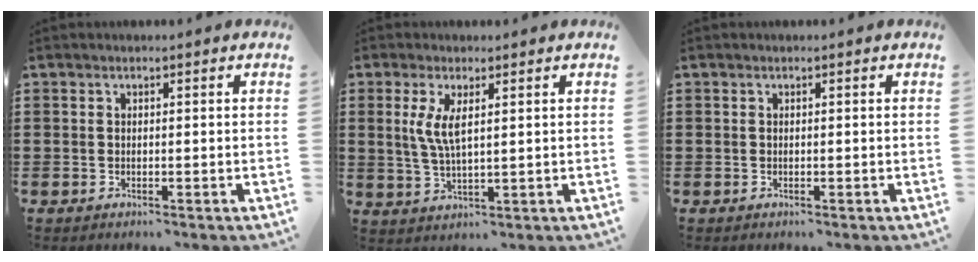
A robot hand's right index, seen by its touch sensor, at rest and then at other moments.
{"total": 4.9, "force": [1.5, 1.5, 4.4], "torque": [-0.101, 0.000, 0.023]}
{"total": 0.0}